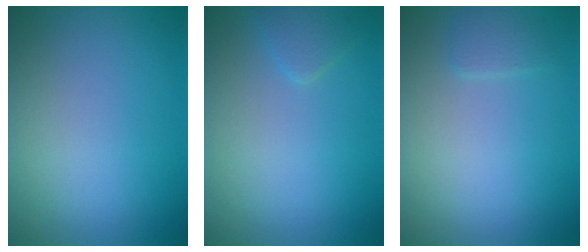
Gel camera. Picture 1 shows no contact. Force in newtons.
{"total": 1.2, "press": 1.2, "slide": 0.1}
{"total": 1.0, "press": 1.0, "slide": 0.1}